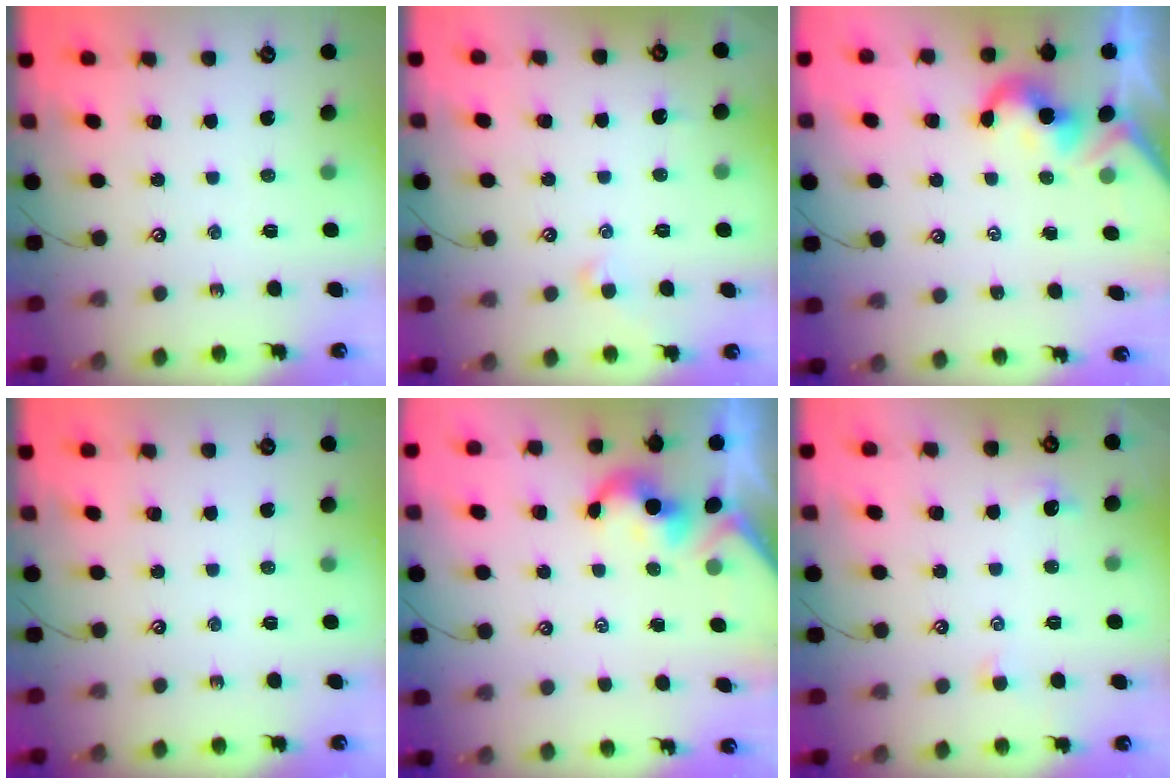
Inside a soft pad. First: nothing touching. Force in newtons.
{"total": 0.7, "press": 0.3, "slide": 0.6}
{"total": 1.9, "press": 1.8, "slide": 0.6}
{"total": 0.0}
{"total": 1.1, "press": 1.0, "slide": 0.5}
{"total": 1.3, "press": 1.0, "slide": 0.8}